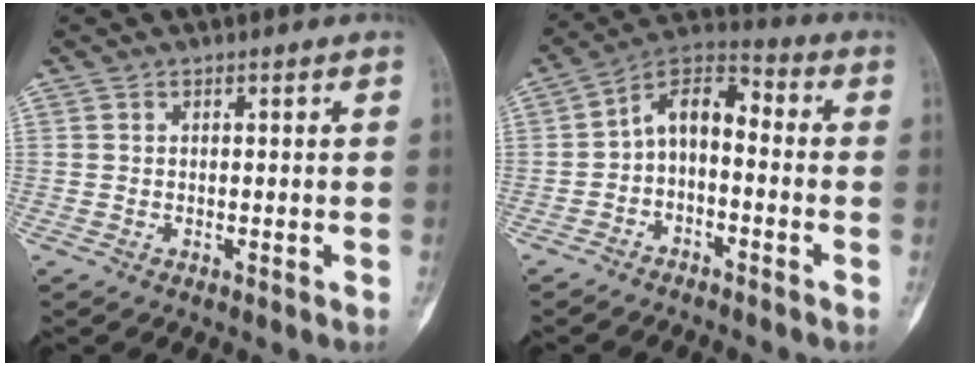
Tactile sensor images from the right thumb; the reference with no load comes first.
{"total": 9.1, "force": [-1.8, 5.3, 7.1], "torque": [-0.104, 0.057, -0.047]}